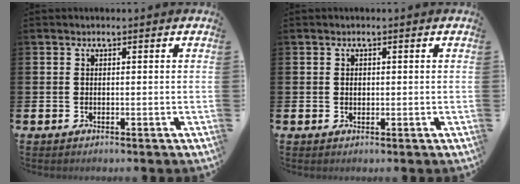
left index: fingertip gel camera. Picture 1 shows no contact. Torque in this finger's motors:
{"motor_torque": [0.19, 0.10, 0.08, 0.02]}